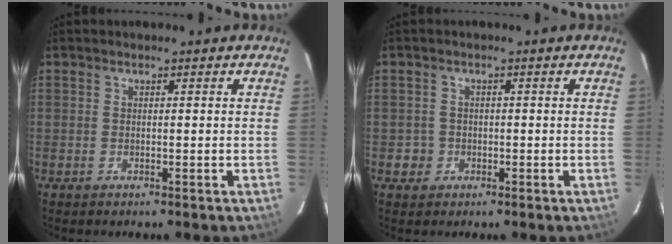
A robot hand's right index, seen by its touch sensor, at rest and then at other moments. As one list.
[{"total": 2.8, "force": [-0.8, 2.7, 0.0], "torque": [0.001, 0.014, -0.010]}]